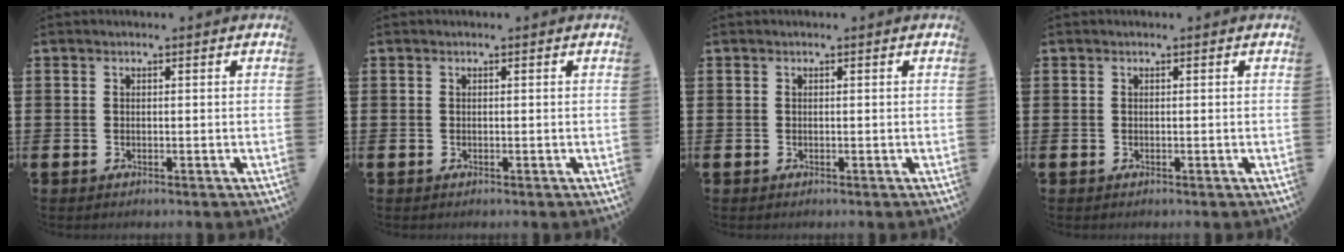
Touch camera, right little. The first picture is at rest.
{"total": 0.0}
{"total": 0.0}
{"total": 0.0}